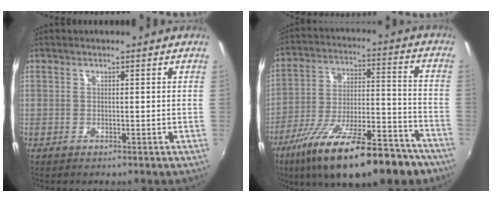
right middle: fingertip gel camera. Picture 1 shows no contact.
{"total": 23.8, "force": [-16.7, 7.1, 15.4], "torque": [-0.264, -0.041, -0.250]}